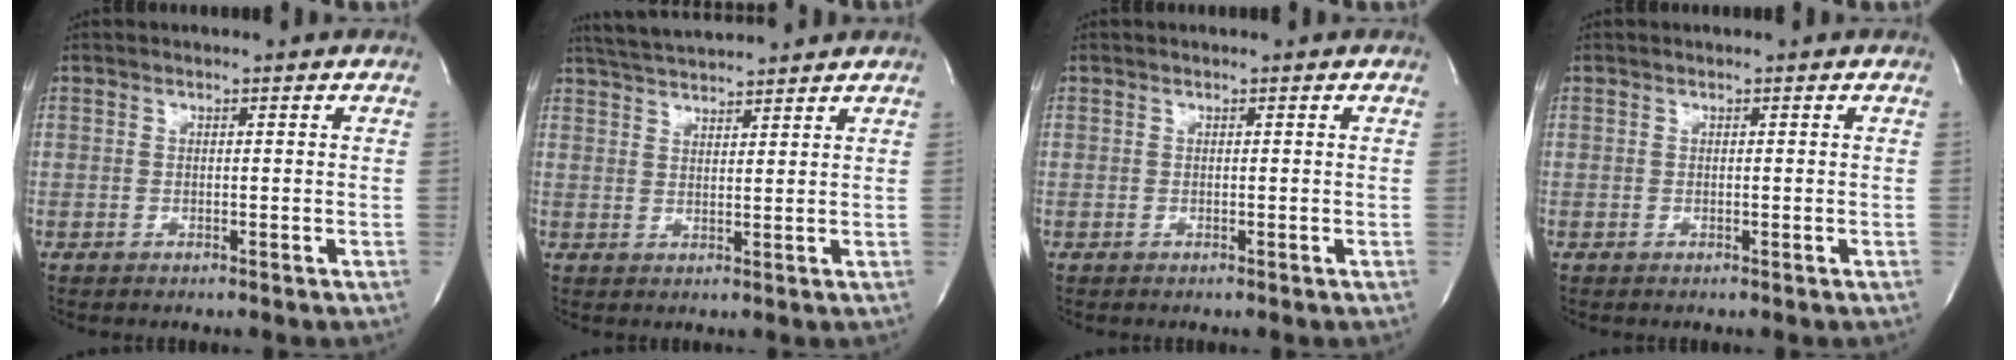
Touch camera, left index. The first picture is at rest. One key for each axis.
{"total": 7.8, "fx": 7.4, "fy": 0.2, "fz": 2.4, "tx": -0.052, "ty": 0.028, "tz": 0.124}
{"total": 0.0}
{"total": 0.0}